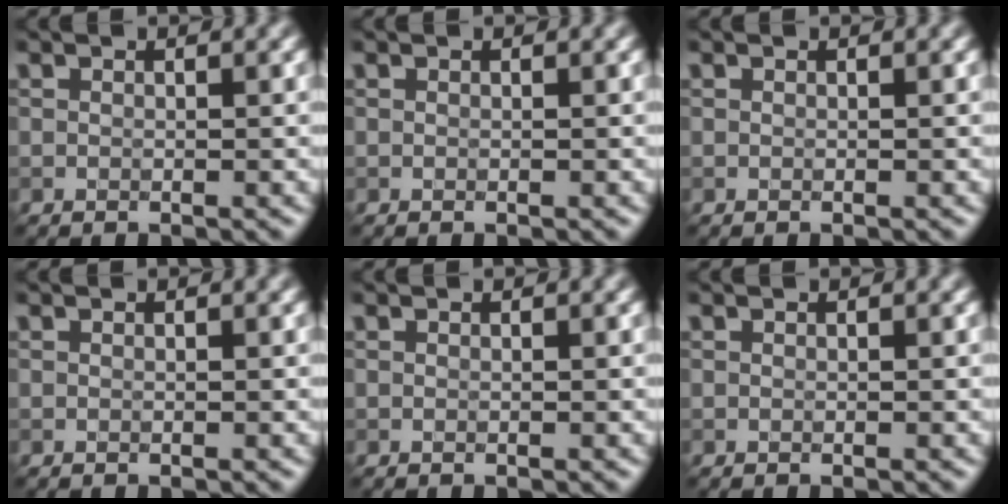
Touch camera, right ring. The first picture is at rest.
{"total": 0.0}
{"total": 0.0}
{"total": 0.0}
{"total": 0.0}
{"total": 0.0}